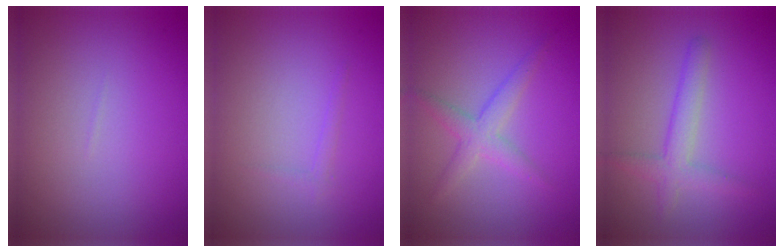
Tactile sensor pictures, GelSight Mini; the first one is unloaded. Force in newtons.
{"total": 0.7, "press": 0.7, "slide": 0.0}
{"total": 2.5, "press": 2.5, "slide": 0.2}
{"total": 2.7, "press": 2.7, "slide": 0.2}